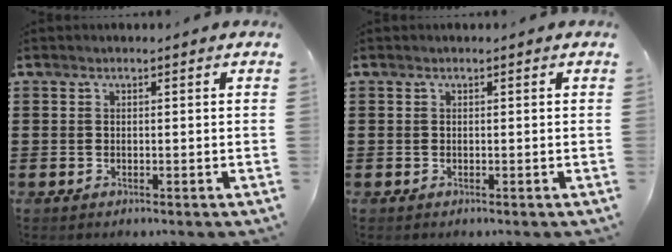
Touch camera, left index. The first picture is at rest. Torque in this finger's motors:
{"motor_torque": [-0.02, -0.01, 0.00, 0.00]}